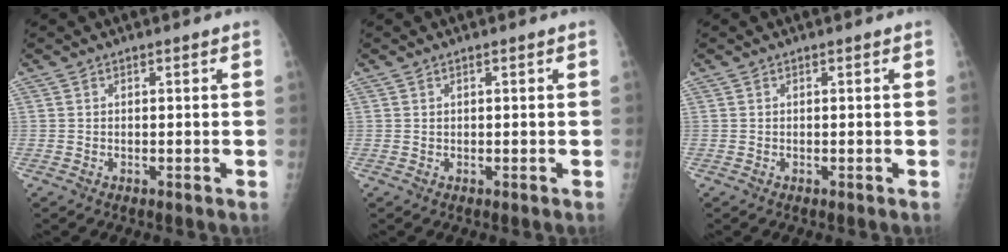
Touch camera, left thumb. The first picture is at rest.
{"total": 0.0}
{"total": 0.0}